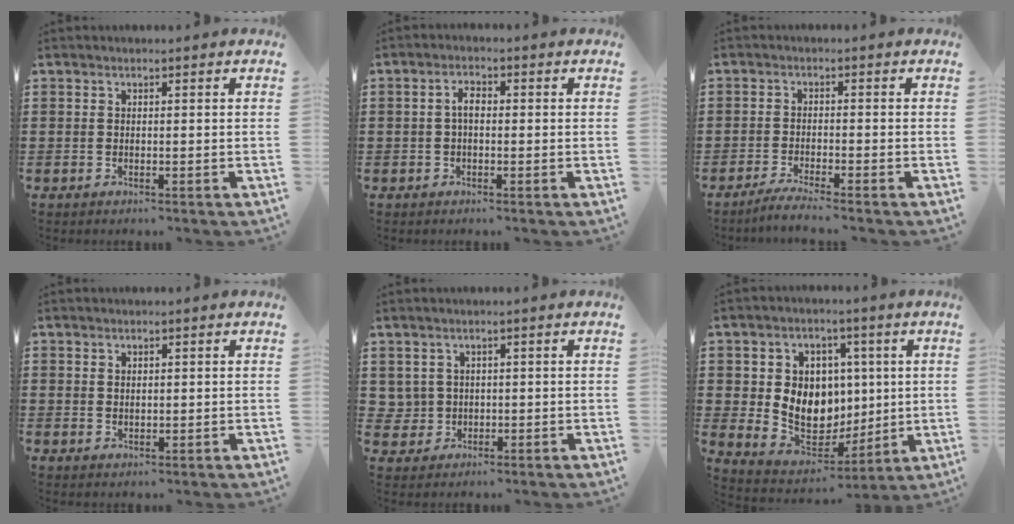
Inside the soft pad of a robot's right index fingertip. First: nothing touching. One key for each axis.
{"total": 2.2, "fx": -0.1, "fy": 1.0, "fz": 1.9, "tx": -0.036, "ty": 0.004, "tz": -0.002}
{"total": 2.2, "fx": -2.0, "fy": -0.3, "fz": 0.8, "tx": -0.012, "ty": 0.002, "tz": -0.037}
{"total": 1.1, "fx": 0.8, "fy": 0.6, "fz": 0.3, "tx": -0.005, "ty": 0.003, "tz": 0.016}
{"total": 2.0, "fx": 0.4, "fy": 2.0, "fz": 0.1, "tx": -0.012, "ty": 0.008, "tz": 0.006}
{"total": 9.1, "fx": 1.7, "fy": 8.1, "fz": 3.9, "tx": -0.085, "ty": -0.001, "tz": 0.040}